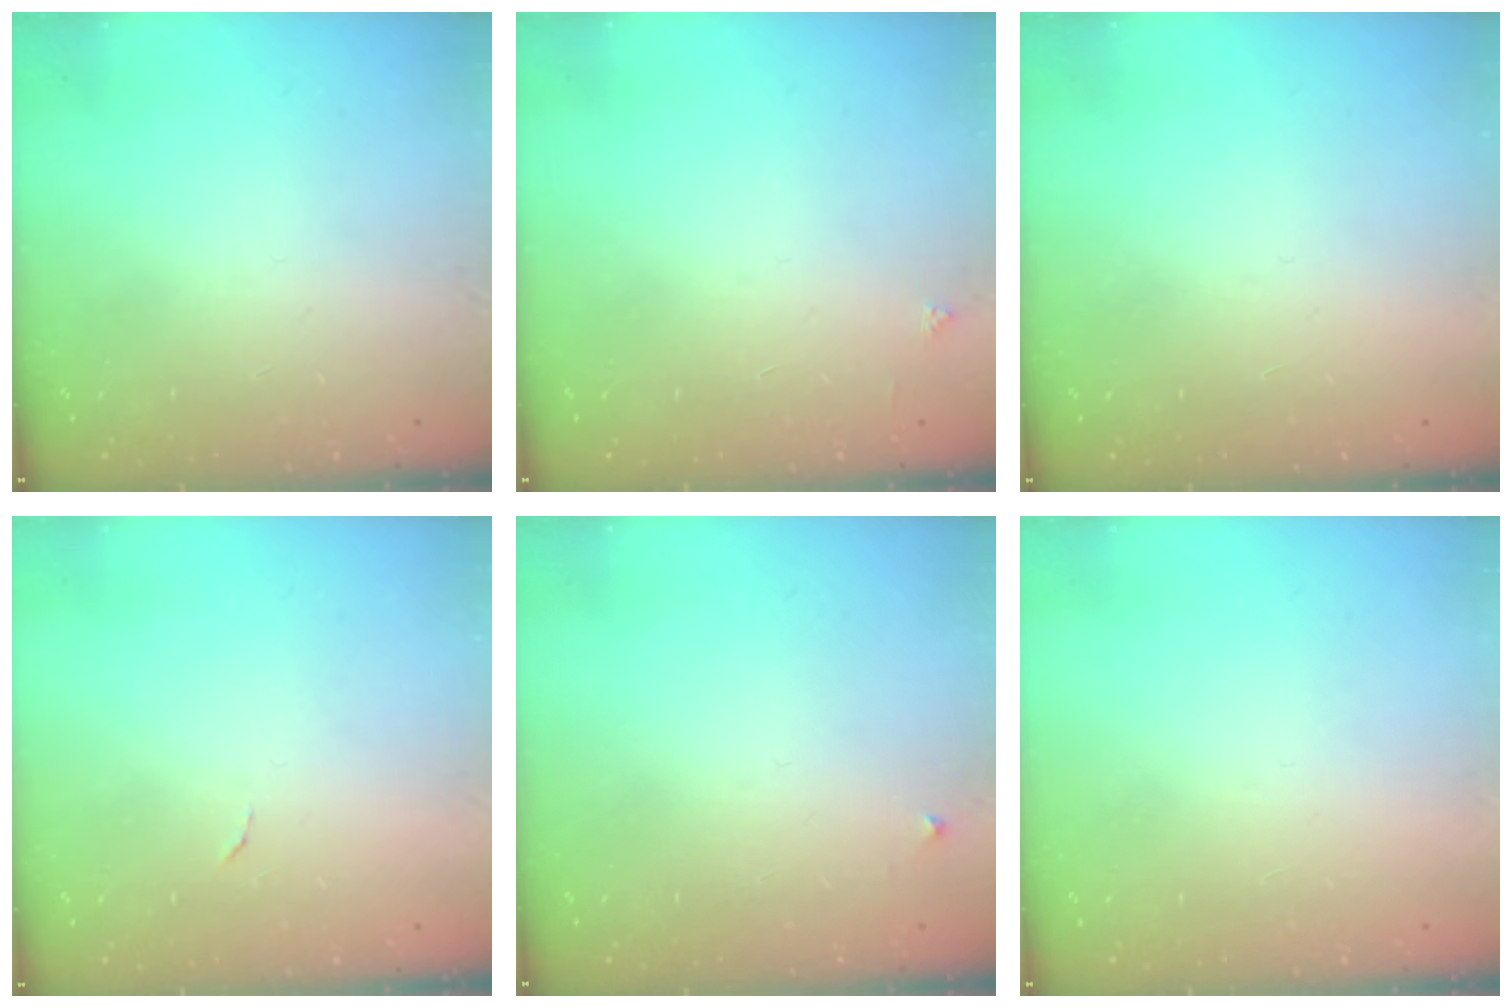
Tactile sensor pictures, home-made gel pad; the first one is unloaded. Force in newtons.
{"total": 2.1, "press": 2.1, "slide": 0.3}
{"total": 1.5, "press": 1.5, "slide": 0.1}
{"total": 3.8, "press": 3.8, "slide": 0.2}
{"total": 3.3, "press": 3.3, "slide": 0.5}
{"total": 1.5, "press": 1.5, "slide": 0.1}